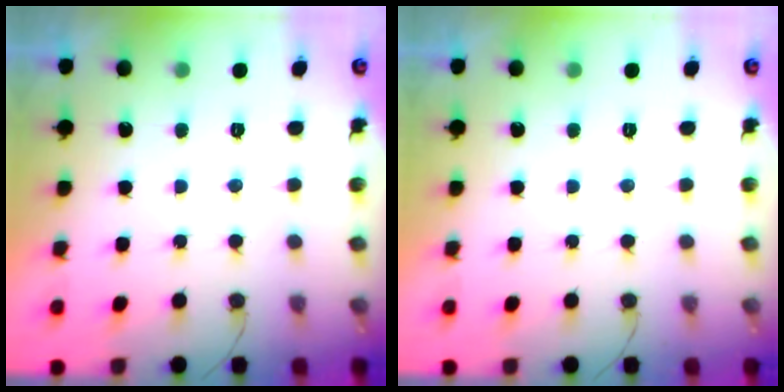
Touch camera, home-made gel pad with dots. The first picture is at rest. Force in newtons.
{"total": 0.0}